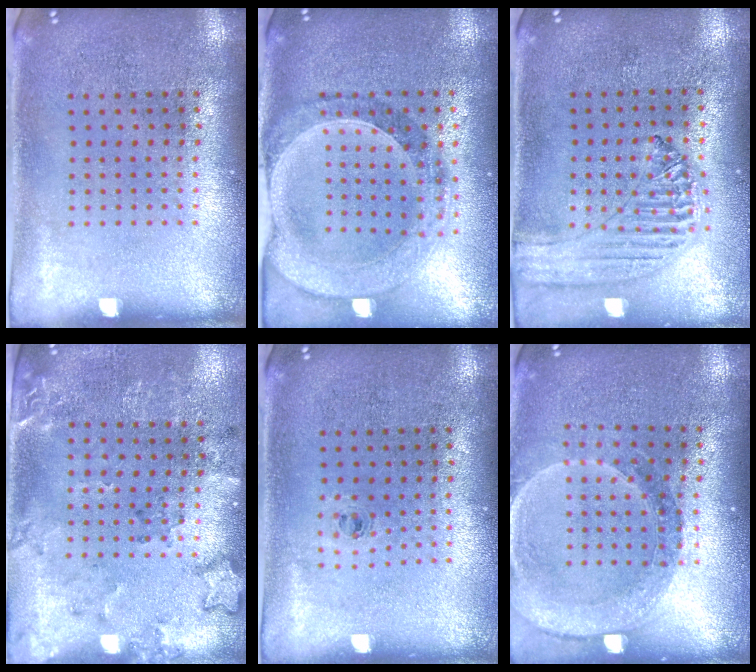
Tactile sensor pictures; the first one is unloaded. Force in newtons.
{"total": 1.4, "press": 1.4, "slide": 0.2}
{"total": 1.3, "press": 1.3, "slide": 0.1}
{"total": 1.9, "press": 1.5, "slide": 1.2}
{"total": 0.5, "press": 0.3, "slide": 0.5}
{"total": 1.5, "press": 1.5, "slide": 0.3}